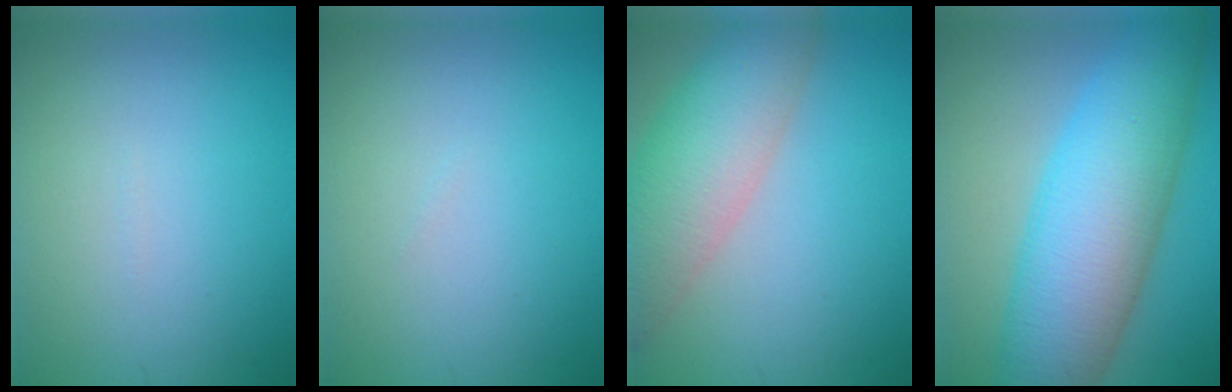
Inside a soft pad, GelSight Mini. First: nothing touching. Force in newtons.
{"total": 0.0}
{"total": 7.8, "press": 7.8, "slide": 0.4}
{"total": 11.4, "press": 11.4, "slide": 0.2}